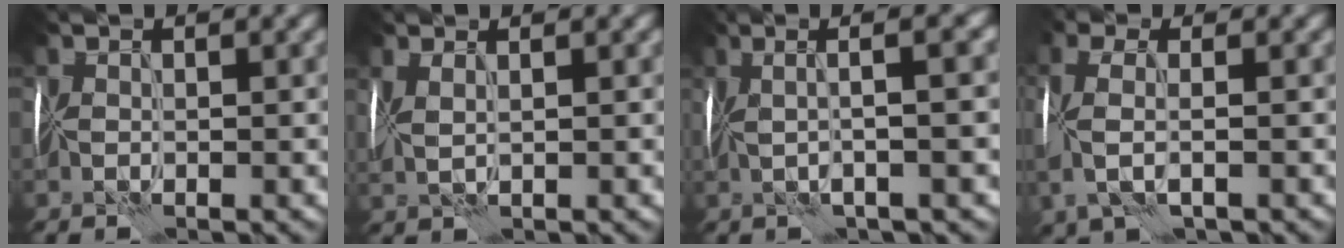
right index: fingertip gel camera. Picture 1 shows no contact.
{"total": 2.0, "force": [1.1, 0.6, 1.6], "torque": [-0.030, 0.013, 0.020]}
{"total": 6.2, "force": [1.2, 1.2, 6.0], "torque": [-0.077, 0.025, 0.017]}
{"total": 4.1, "force": [-0.3, 1.7, 3.7], "torque": [-0.101, -0.002, -0.011]}